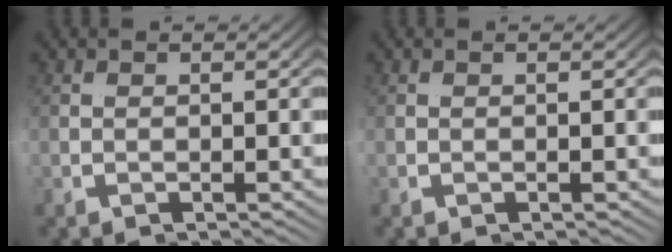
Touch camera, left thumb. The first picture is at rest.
{"total": 0.0}